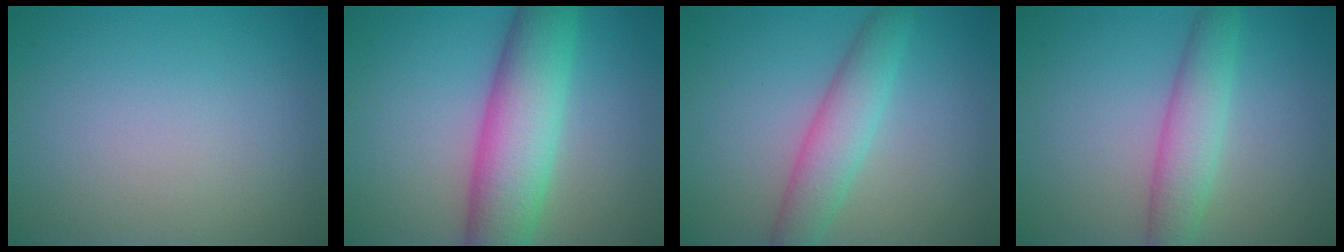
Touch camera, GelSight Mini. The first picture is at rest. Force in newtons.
{"total": 8.4, "press": 8.4, "slide": 0.2}
{"total": 4.0, "press": 4.0, "slide": 0.1}
{"total": 3.9, "press": 3.9, "slide": 0.1}